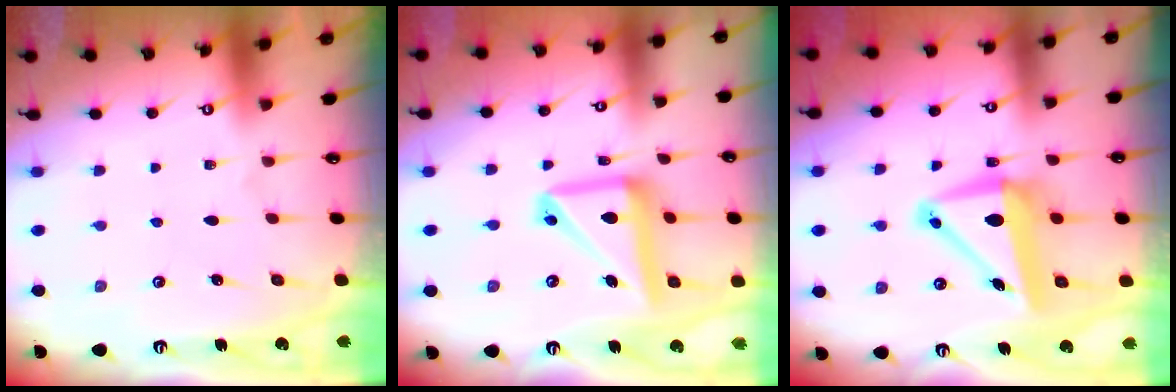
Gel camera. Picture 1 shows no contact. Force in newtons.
{"total": 17.2, "press": 17.1, "slide": 1.9}
{"total": 10.6, "press": 9.9, "slide": 3.7}